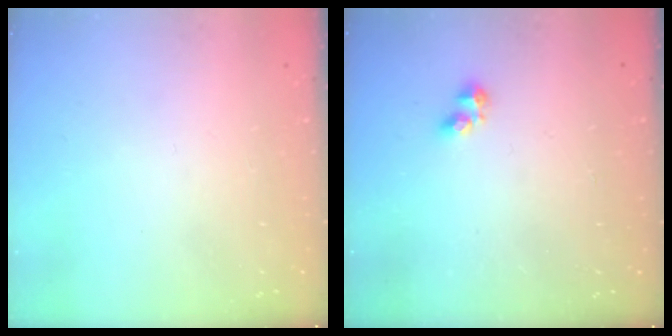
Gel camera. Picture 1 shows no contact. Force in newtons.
{"total": 2.8, "press": 2.7, "slide": 0.5}